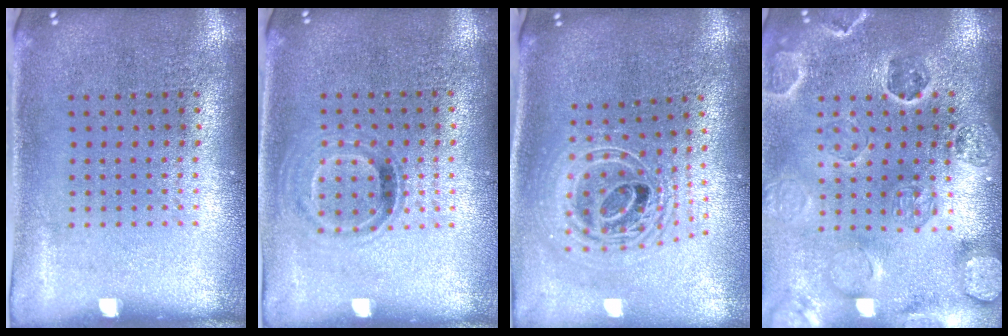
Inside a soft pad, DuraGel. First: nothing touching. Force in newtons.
{"total": 0.9, "press": 0.8, "slide": 0.4}
{"total": 2.4, "press": 1.8, "slide": 1.6}
{"total": 2.7, "press": 2.7, "slide": 0.6}